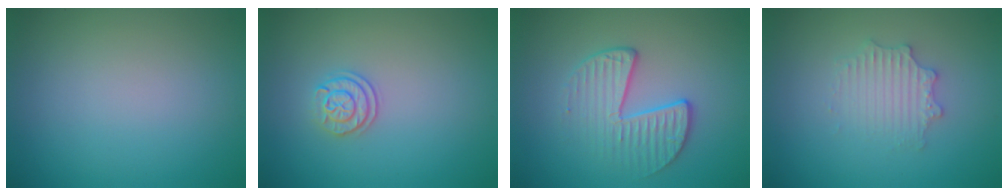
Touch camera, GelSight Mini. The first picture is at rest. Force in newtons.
{"total": 2.0, "press": 1.8, "slide": 0.9}
{"total": 3.5, "press": 2.9, "slide": 2.0}
{"total": 2.6, "press": 2.6, "slide": 0.4}